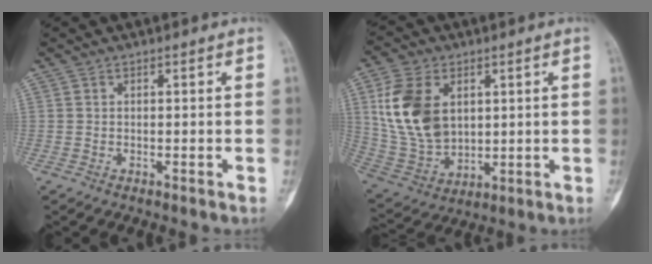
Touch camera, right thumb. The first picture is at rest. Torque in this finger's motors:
{"motor_torque": [-0.61, 1.28, 0.27, 0.18, 0.11]}